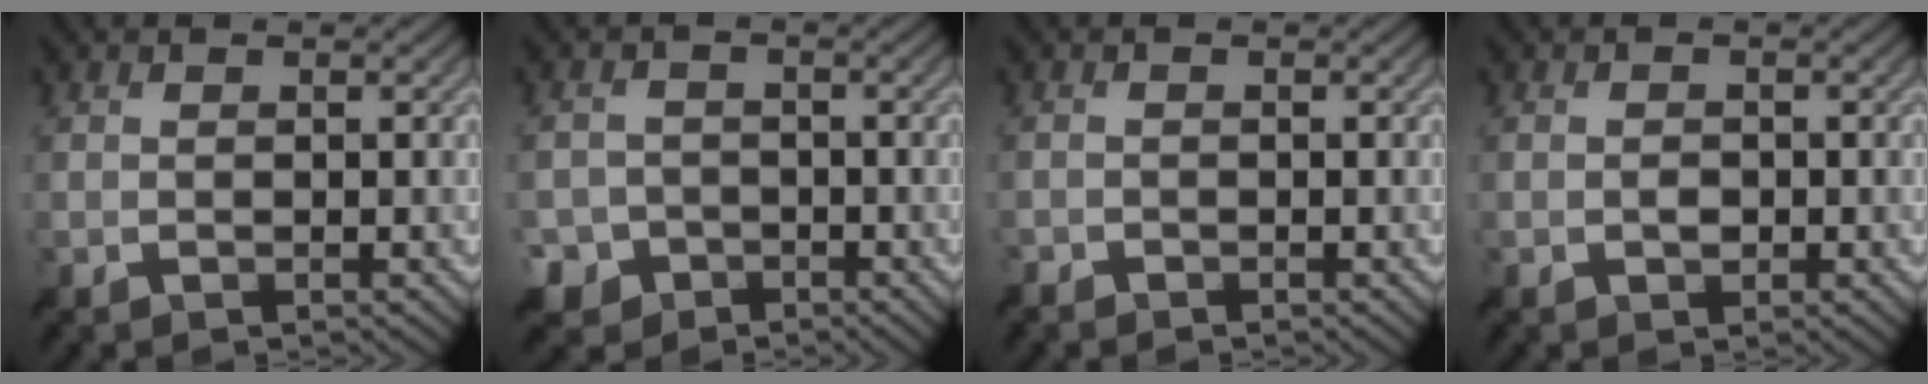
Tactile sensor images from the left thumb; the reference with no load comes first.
{"total": 4.9, "force": [-2.7, 4.1, 0.7], "torque": [-0.012, -0.005, -0.065]}
{"total": 0.9, "force": [-0.8, 0.3, 0.0], "torque": [0.000, 0.000, -0.020]}
{"total": 1.2, "force": [-0.3, 0.9, 0.7], "torque": [-0.012, -0.002, -0.009]}